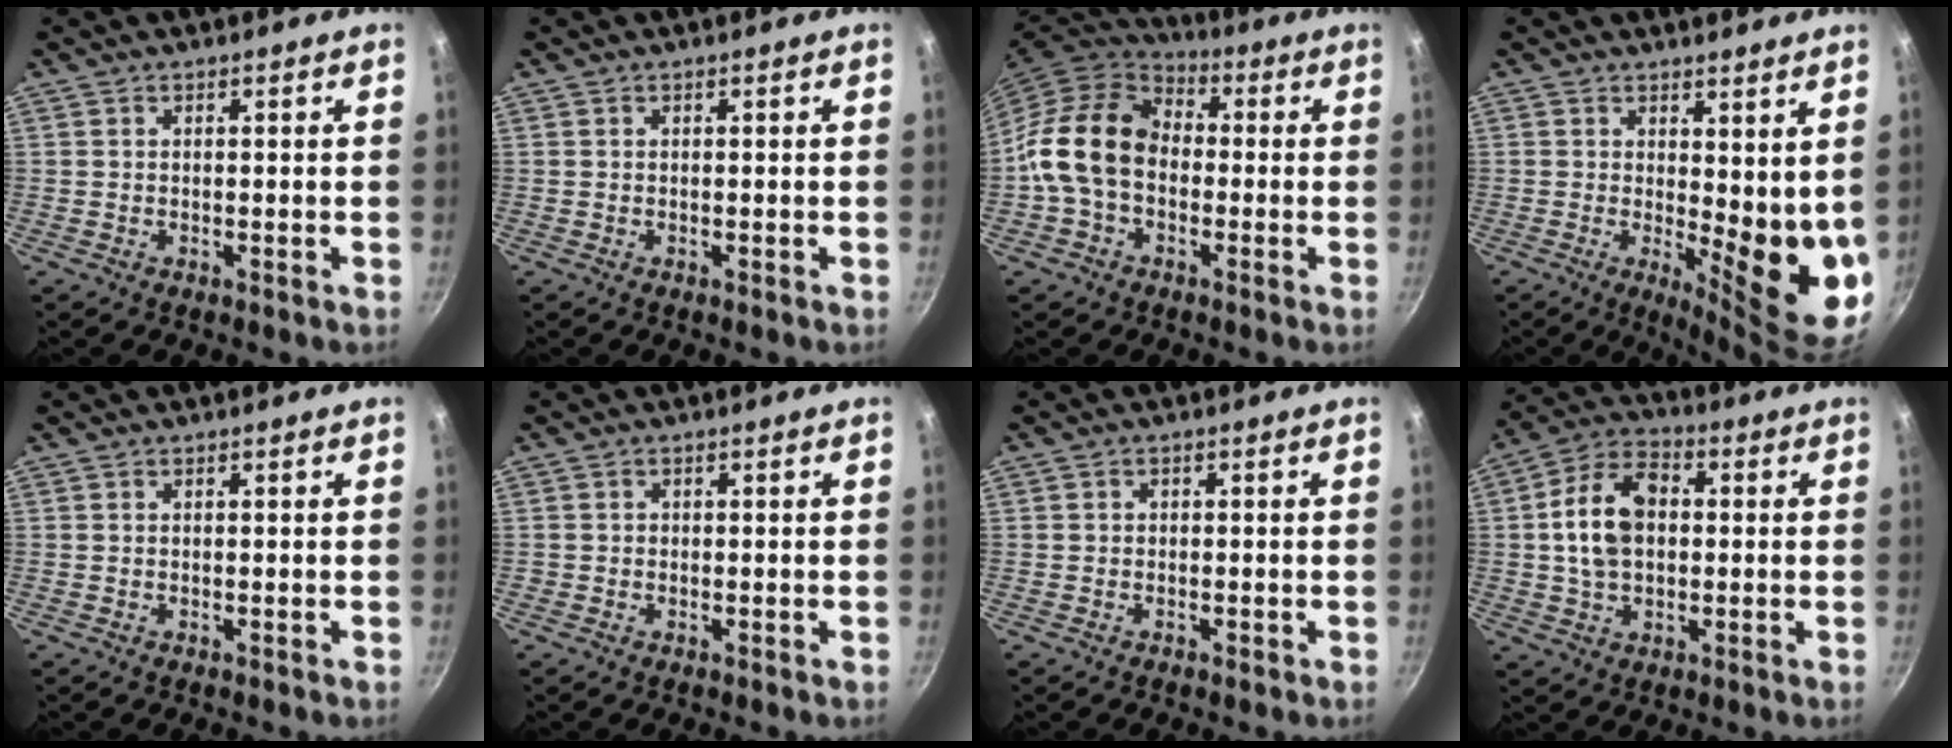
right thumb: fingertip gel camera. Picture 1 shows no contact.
{"total": 0.0}
{"total": 14.2, "force": [-1.2, 10.5, 9.6], "torque": [-0.148, 0.034, -0.040]}
{"total": 11.7, "force": [1.8, 4.5, 10.7], "torque": [-0.116, -0.040, 0.034]}
{"total": 0.0}
{"total": 0.6, "force": [-0.1, 0.5, 0.0], "torque": [0.003, 0.002, -0.004]}
{"total": 1.1, "force": [-0.6, 0.8, 0.5], "torque": [-0.006, 0.002, -0.010]}
{"total": 12.2, "force": [0.8, 8.3, 9.0], "torque": [-0.144, 0.024, 0.003]}